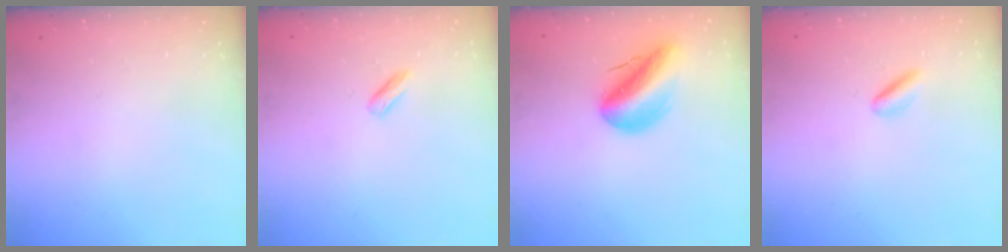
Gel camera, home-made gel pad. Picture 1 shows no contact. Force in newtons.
{"total": 2.4, "press": 2.3, "slide": 0.8}
{"total": 12.1, "press": 12.0, "slide": 1.8}
{"total": 2.8, "press": 2.7, "slide": 0.8}